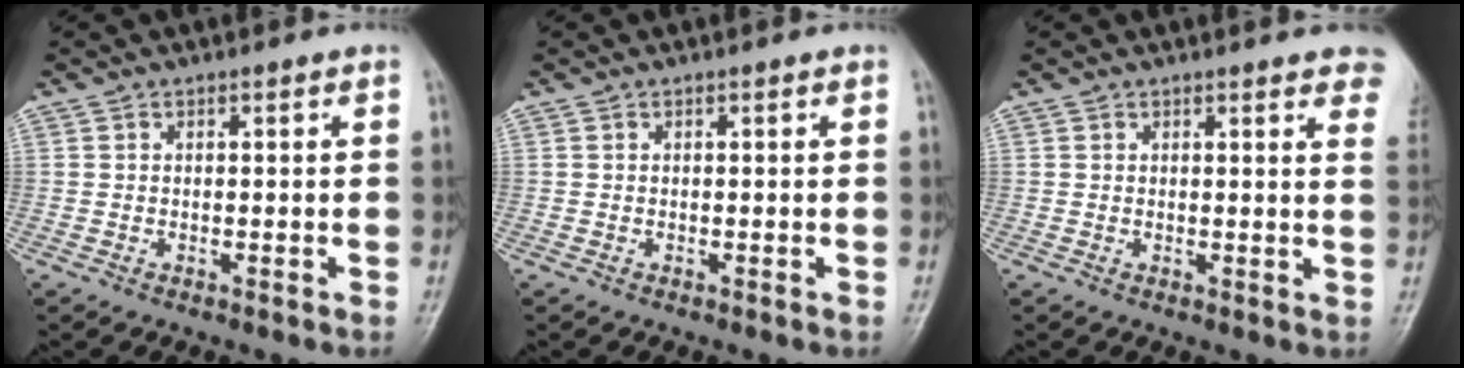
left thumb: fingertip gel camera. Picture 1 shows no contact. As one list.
[{"total": 0.0}, {"total": 7.8, "force": [6.0, 1.8, 4.8], "torque": [-0.035, -0.016, 0.055]}]